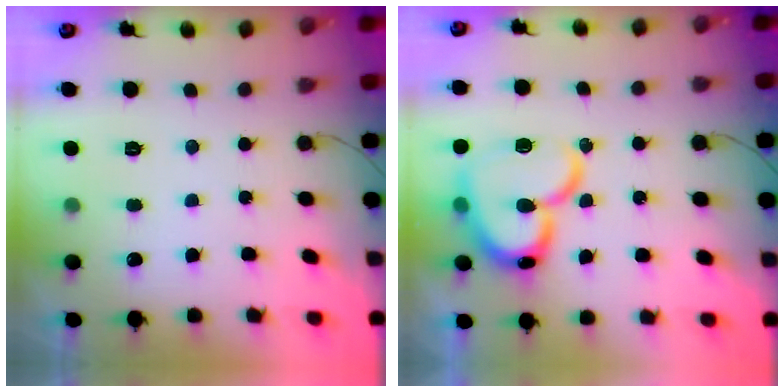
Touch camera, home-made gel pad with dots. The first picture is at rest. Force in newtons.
{"total": 19.2, "press": 19.1, "slide": 2.0}